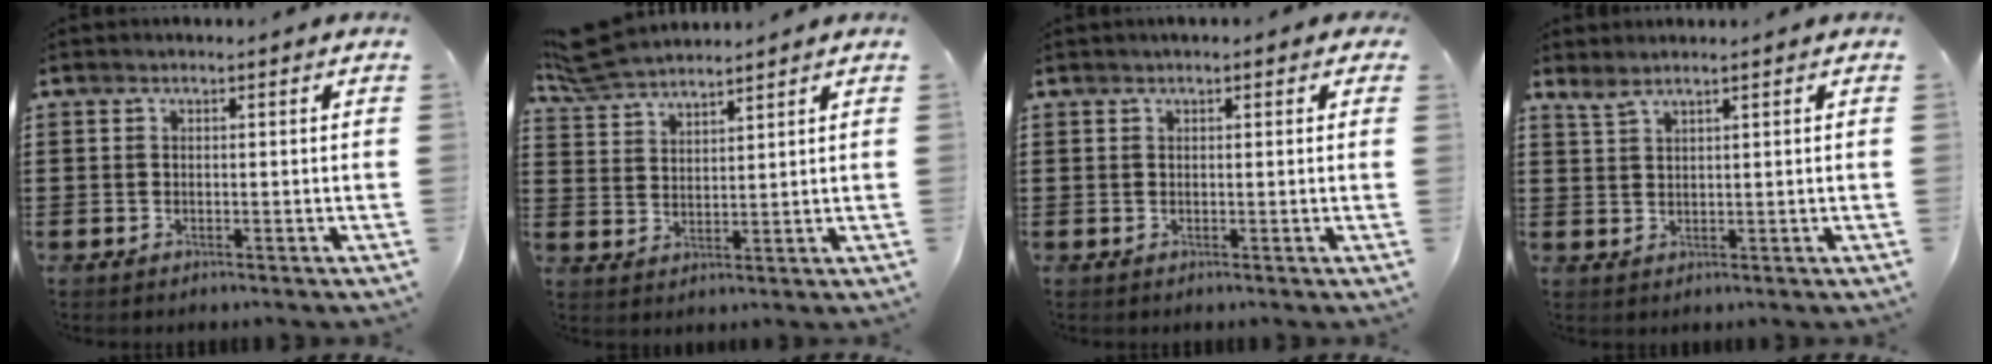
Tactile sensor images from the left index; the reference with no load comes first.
{"total": 5.1, "force": [4.9, 0.6, 1.2], "torque": [-0.042, -0.012, 0.092]}
{"total": 0.6, "force": [0.3, 0.2, 0.5], "torque": [-0.011, 0.004, 0.006]}
{"total": 1.7, "force": [1.5, -0.1, 0.8], "torque": [-0.018, 0.001, 0.028]}